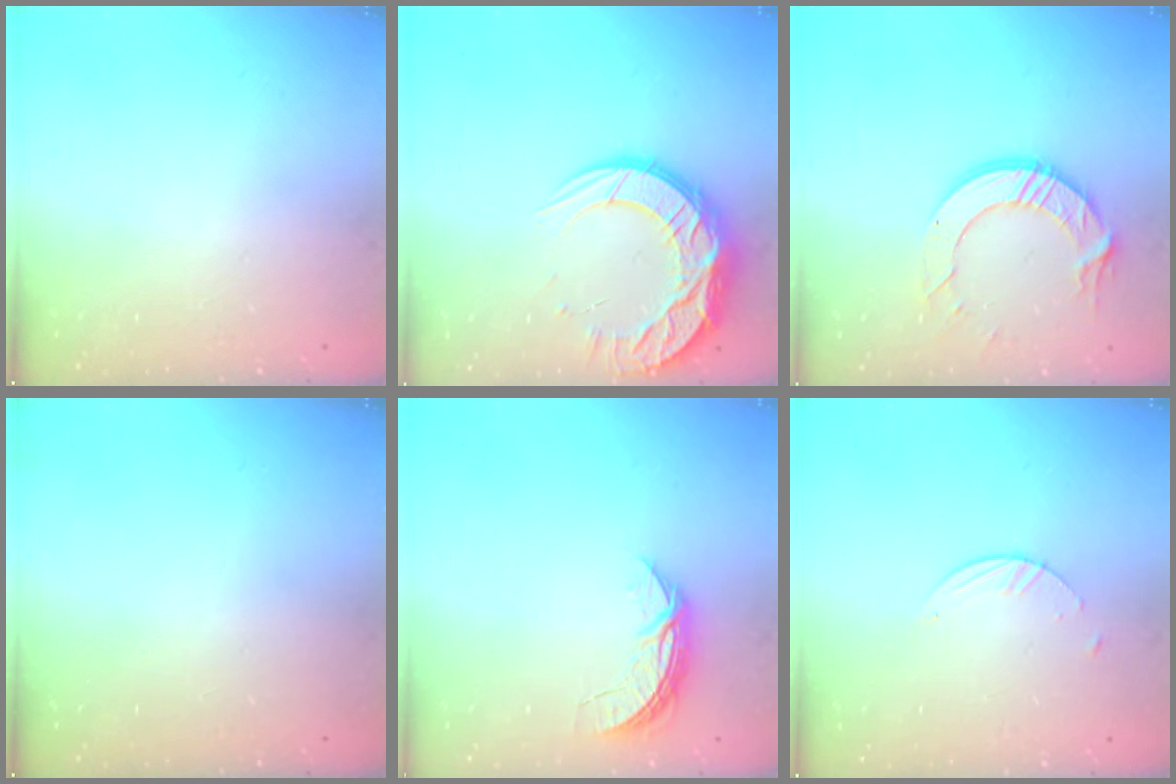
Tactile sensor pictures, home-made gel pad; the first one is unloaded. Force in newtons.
{"total": 16.5, "press": 16.5, "slide": 1.4}
{"total": 11.1, "press": 11.0, "slide": 1.1}
{"total": 0.0}
{"total": 6.2, "press": 6.2, "slide": 0.5}
{"total": 2.1, "press": 2.1, "slide": 0.2}